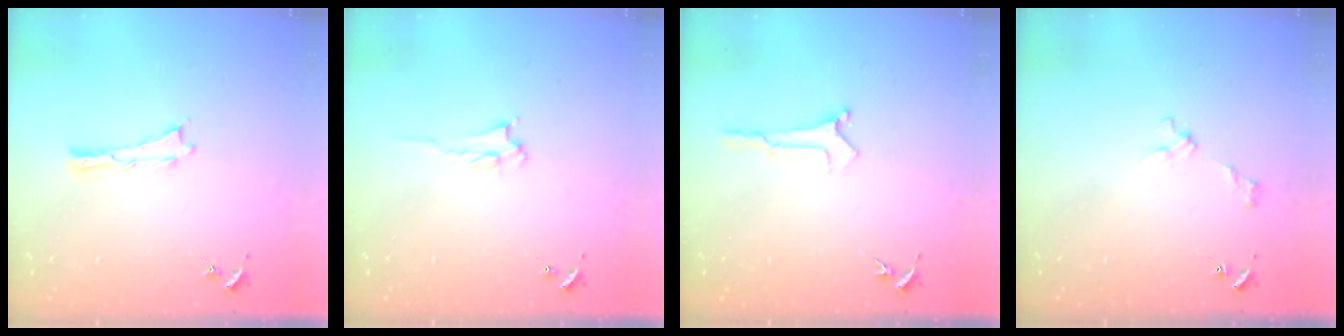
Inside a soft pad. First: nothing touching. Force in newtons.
{"total": 2.0, "press": 1.9, "slide": 0.3}
{"total": 0.0}
{"total": 2.7, "press": 2.6, "slide": 0.3}